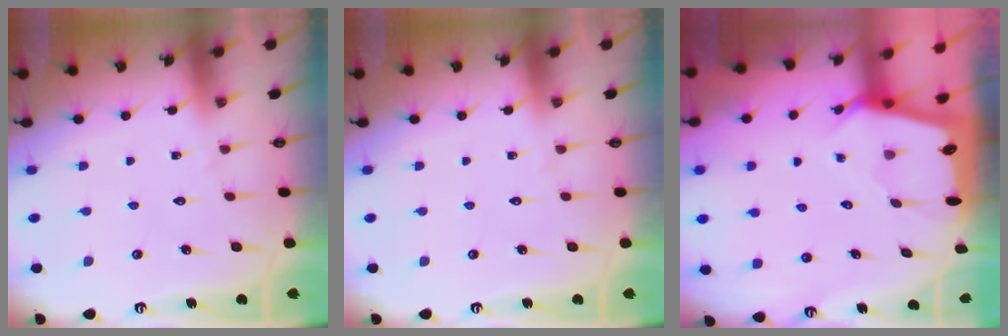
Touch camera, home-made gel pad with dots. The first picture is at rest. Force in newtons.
{"total": 0.0}
{"total": 2.4, "press": 2.4, "slide": 0.2}